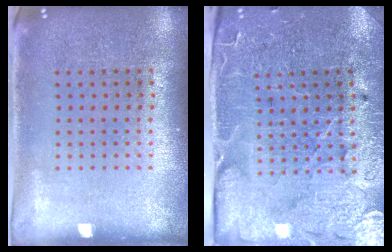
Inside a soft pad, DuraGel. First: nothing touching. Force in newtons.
{"total": 3.6, "press": 3.5, "slide": 0.6}